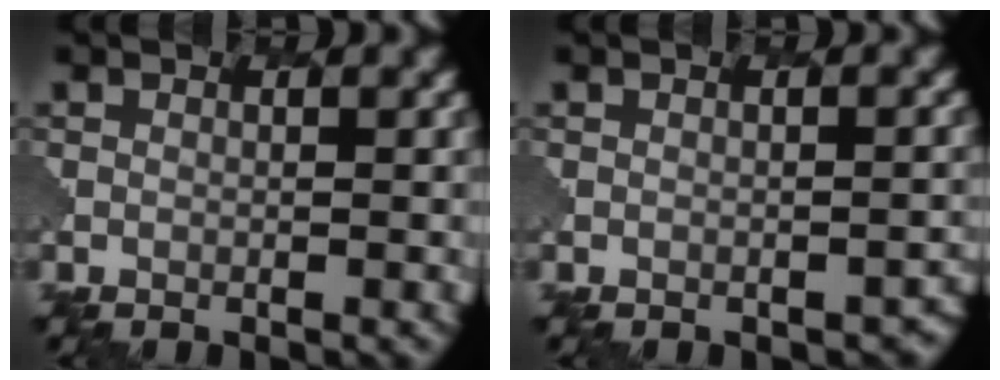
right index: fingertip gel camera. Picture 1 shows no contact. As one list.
[{"total": 1.8, "force": [-1.5, 0.8, 0.6], "torque": [-0.001, -0.003, -0.011]}]